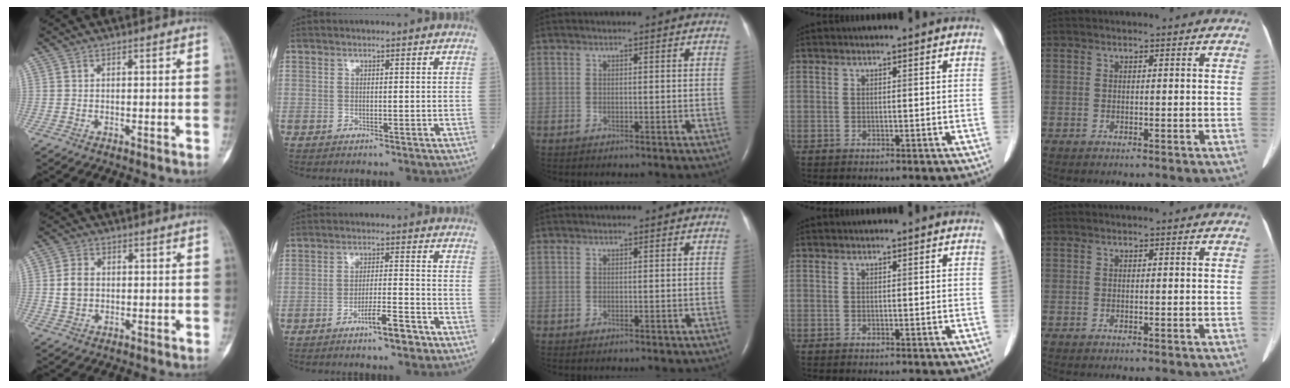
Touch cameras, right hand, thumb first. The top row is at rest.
{"thumb": {"total": 4.6, "force": [0.2, 3.8, 2.7], "torque": [-0.045, 0.004, 0.003]}, "index": {"total": 5.1, "force": [-3.4, 0.3, 3.9], "torque": [-0.063, -0.001, -0.058]}}